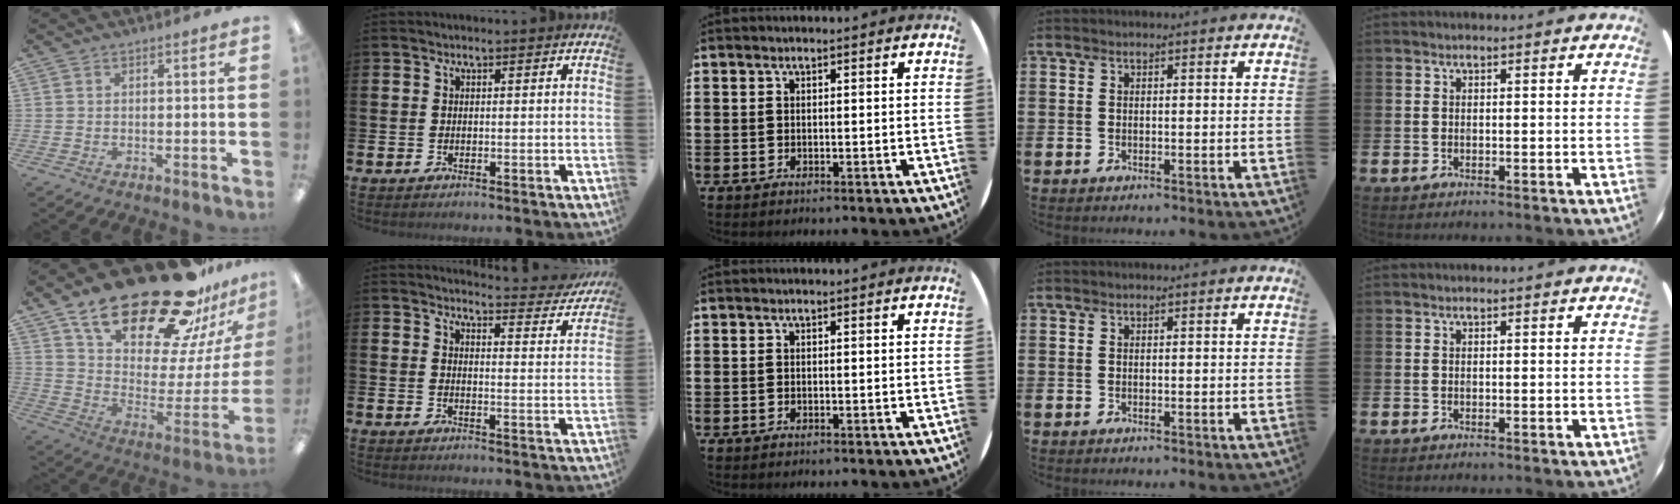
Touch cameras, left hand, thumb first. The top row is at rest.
{"thumb": {"total": 28.9, "force": [21.0, 10.8, 16.7], "torque": [-0.249, -0.149, 0.367]}, "index": {"total": 3.8, "force": [3.8, 0.3, 0.5], "torque": [-0.009, -0.033, 0.061]}}